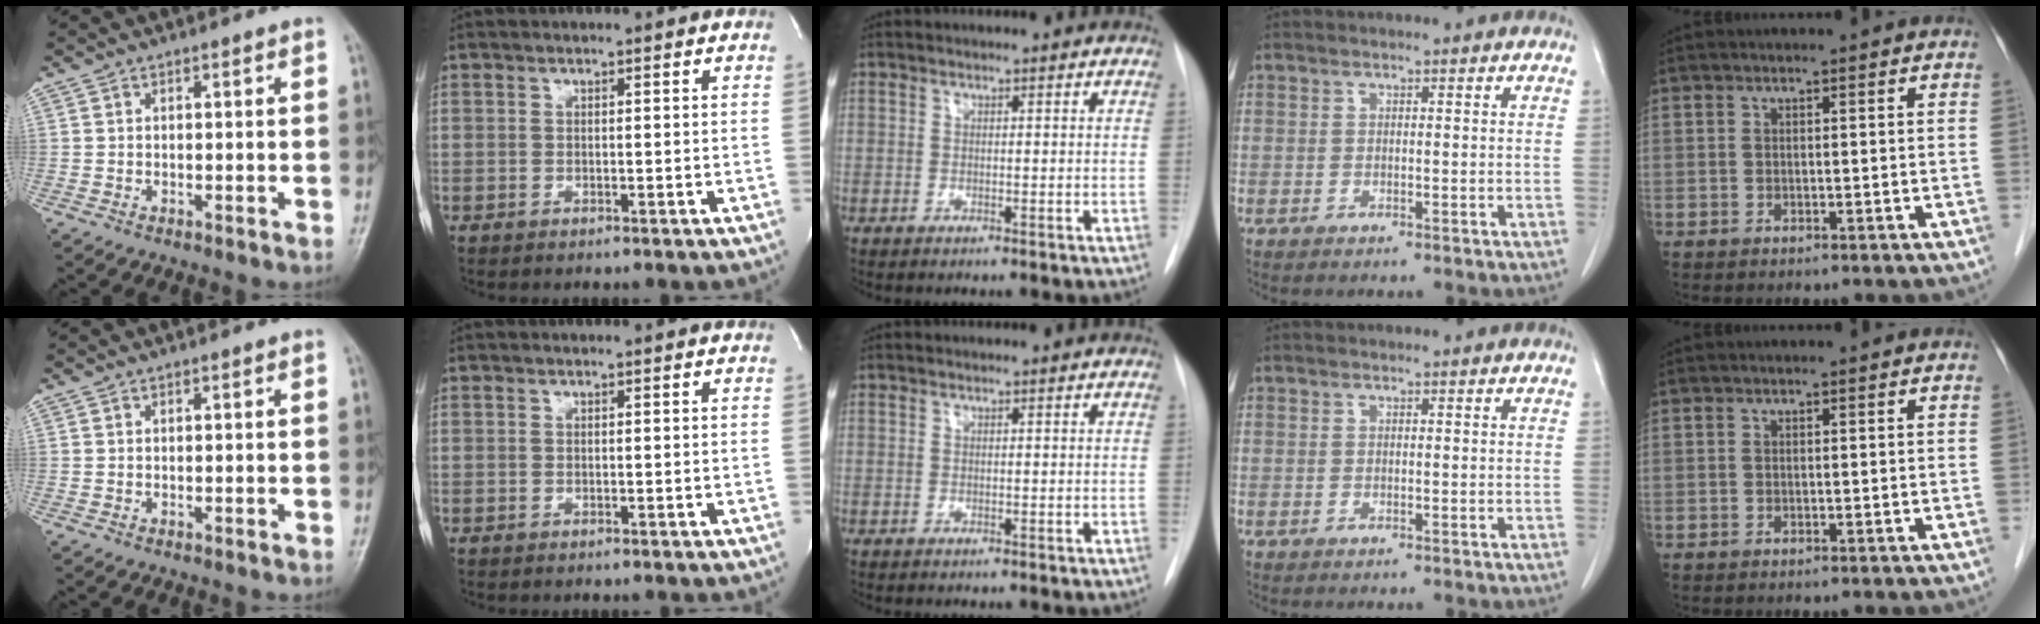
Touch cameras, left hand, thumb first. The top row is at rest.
{}